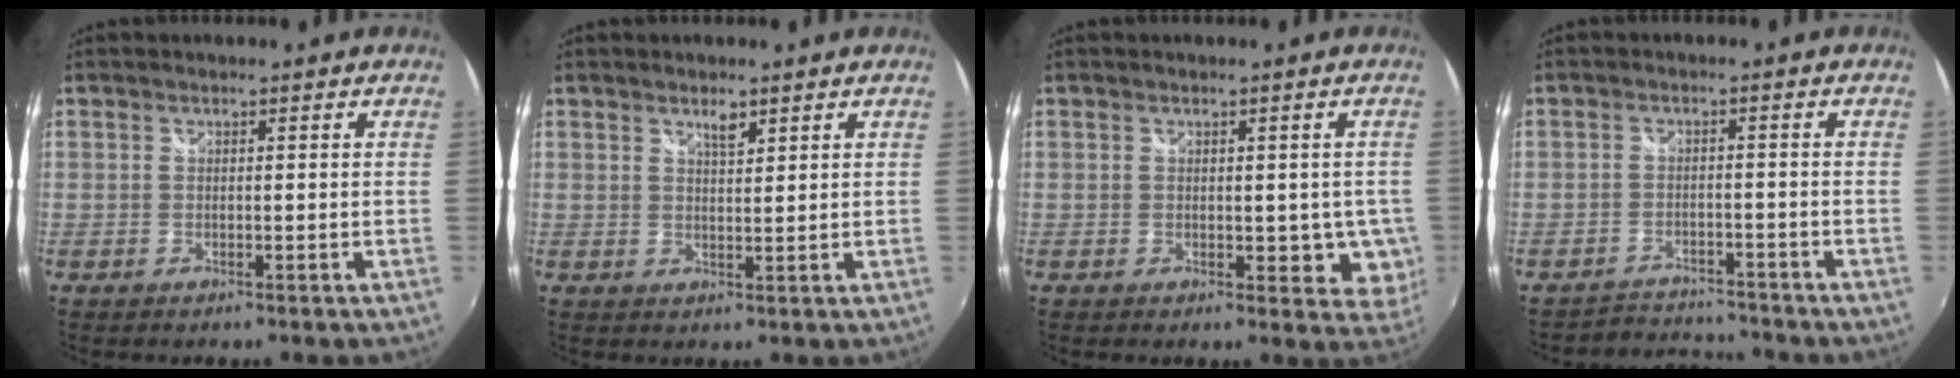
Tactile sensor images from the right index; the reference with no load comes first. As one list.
[{"total": 2.3, "force": [1.7, 0.7, 1.4], "torque": [-0.022, 0.001, 0.028]}, {"total": 6.2, "force": [-0.5, 3.6, 5.1], "torque": [-0.049, -0.009, -0.001]}, {"total": 5.5, "force": [-5.4, 1.0, -0.3], "torque": [-0.010, 0.008, -0.090]}]